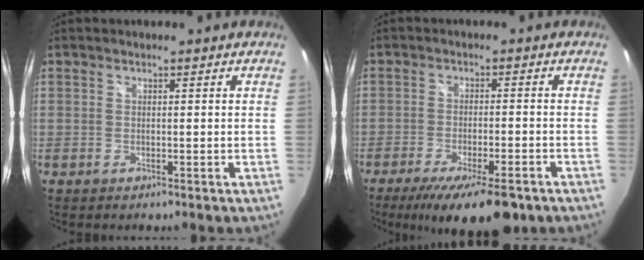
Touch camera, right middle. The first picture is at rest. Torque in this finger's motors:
{"motor_torque": [1.25, -0.88, 0.27, 0.14]}